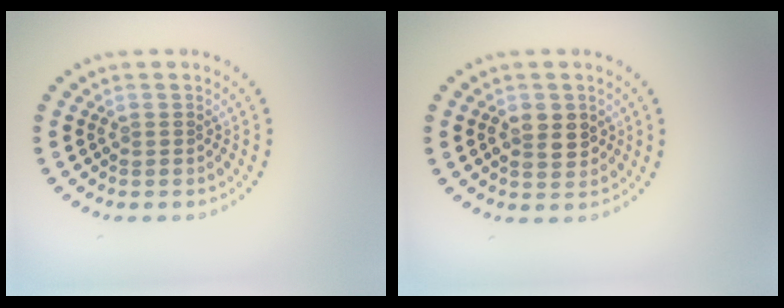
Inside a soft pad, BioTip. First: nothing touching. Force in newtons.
{"total": 2.7, "press": 2.7, "slide": 0.4}